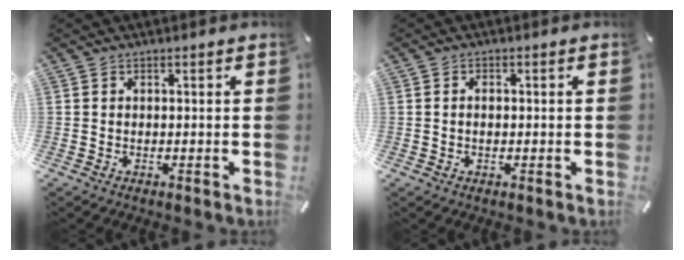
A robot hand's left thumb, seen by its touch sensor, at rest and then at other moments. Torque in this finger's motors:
{"motor_torque": [-0.20, -0.48, -0.20, -0.20, -0.07]}